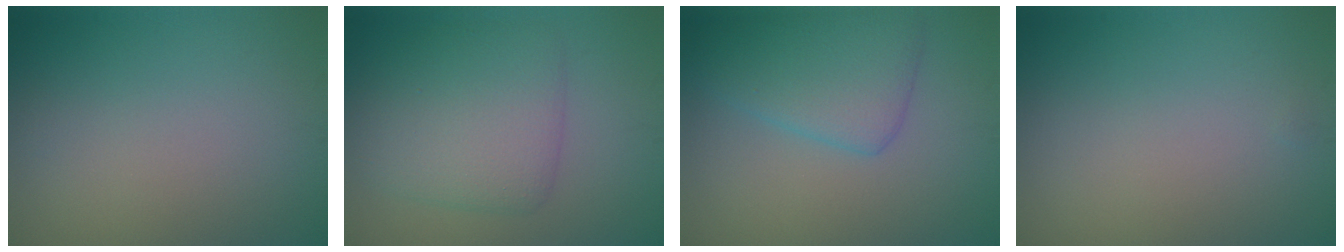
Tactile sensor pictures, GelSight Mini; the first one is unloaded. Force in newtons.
{"total": 5.8, "press": 5.8, "slide": 0.1}
{"total": 4.9, "press": 4.9, "slide": 0.2}
{"total": 0.0}